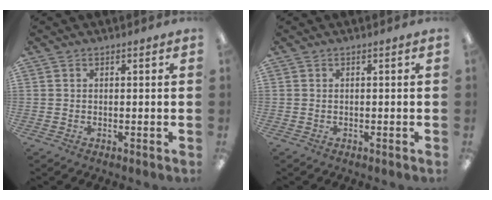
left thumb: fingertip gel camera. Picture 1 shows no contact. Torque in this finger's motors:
{"motor_torque": [0.00, 0.00, 0.00, 0.00, 0.00]}